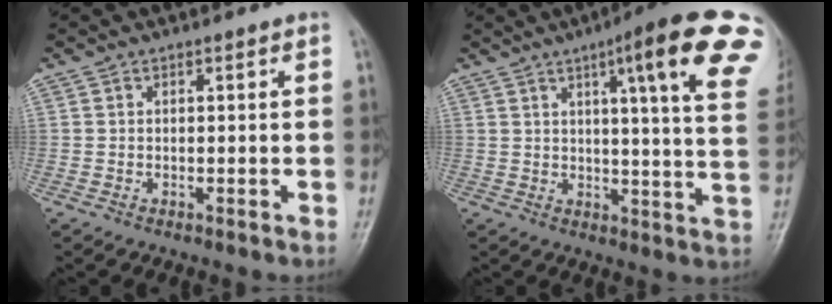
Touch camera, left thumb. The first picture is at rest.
{"total": 19.2, "force": [9.3, 2.5, 16.6], "torque": [-0.201, -0.029, 0.106]}